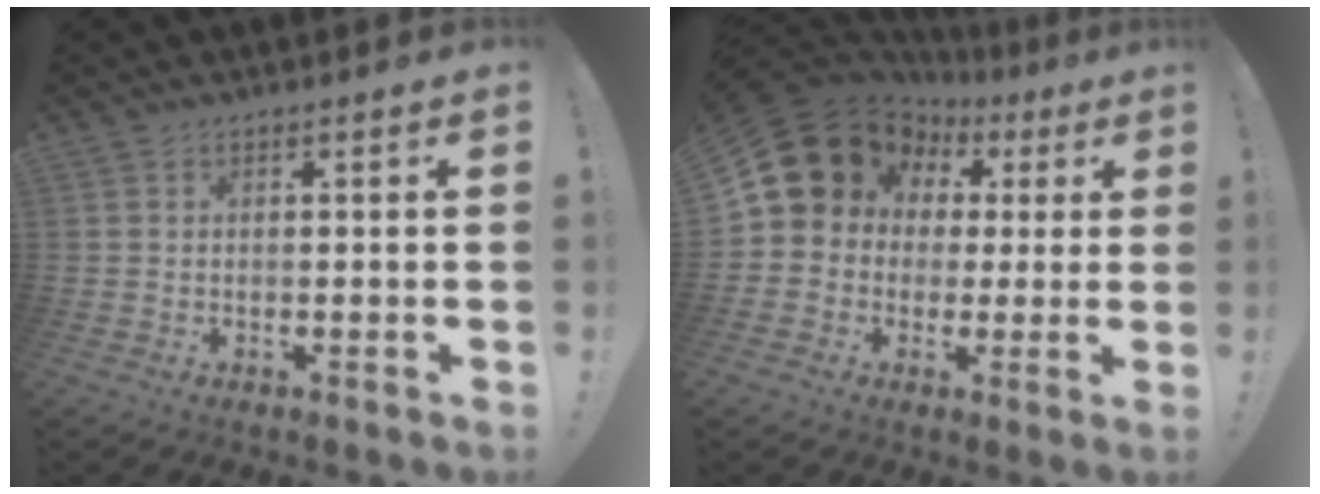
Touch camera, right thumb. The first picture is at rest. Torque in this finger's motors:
{"motor_torque": [0.15, 1.09, 0.87, -0.64, 0.35]}